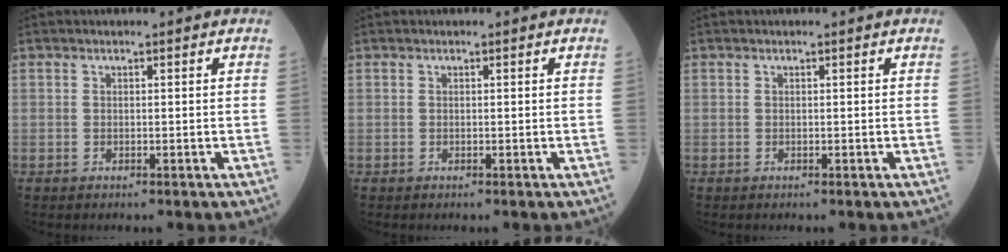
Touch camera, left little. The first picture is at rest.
{"total": 0.0}
{"total": 0.0}